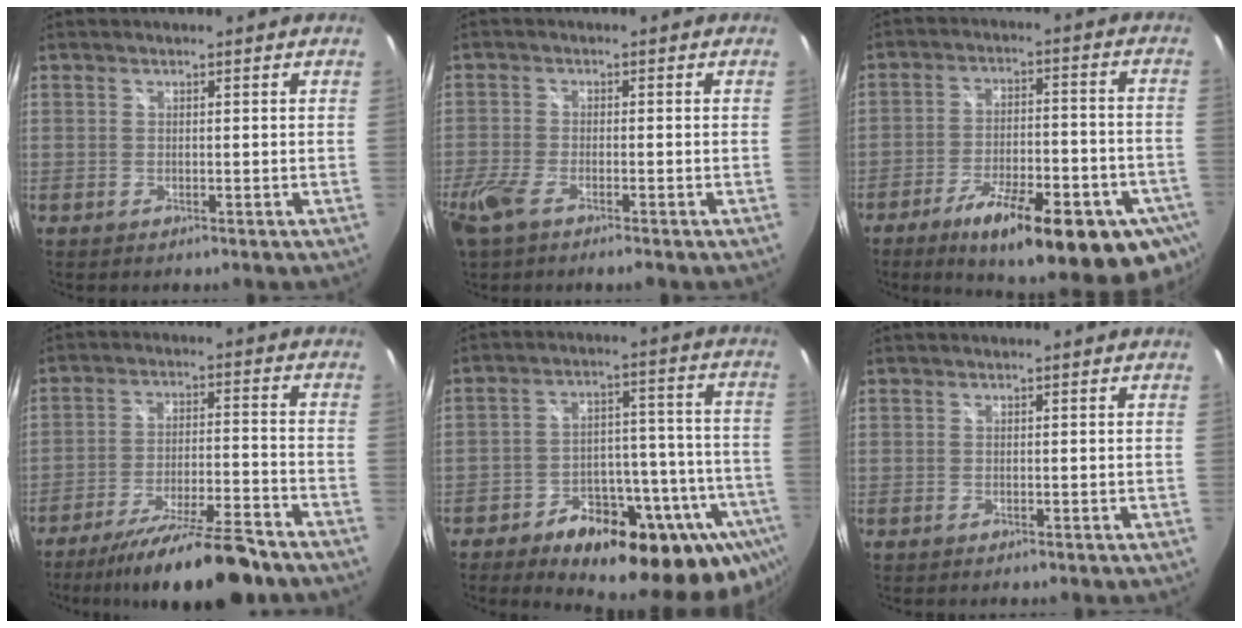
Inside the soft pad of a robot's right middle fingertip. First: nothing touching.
{"total": 7.2, "force": [-4.9, 2.0, 4.9], "torque": [-0.129, -0.023, -0.095]}
{"total": 23.8, "force": [-13.2, 6.9, 18.5], "torque": [-0.281, -0.046, -0.180]}
{"total": 16.5, "force": [-13.6, 1.9, 9.0], "torque": [-0.169, -0.020, -0.212]}
{"total": 26.9, "force": [-17.4, 12.0, 16.6], "torque": [-0.220, 0.016, -0.228]}
{"total": 0.0}